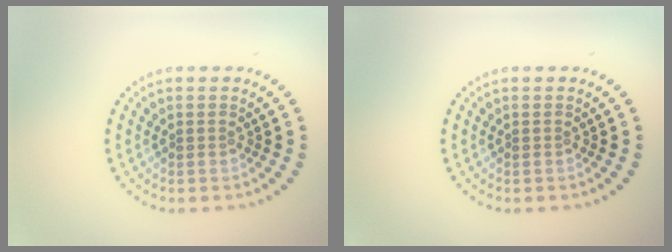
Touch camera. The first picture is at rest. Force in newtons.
{"total": 0.0}